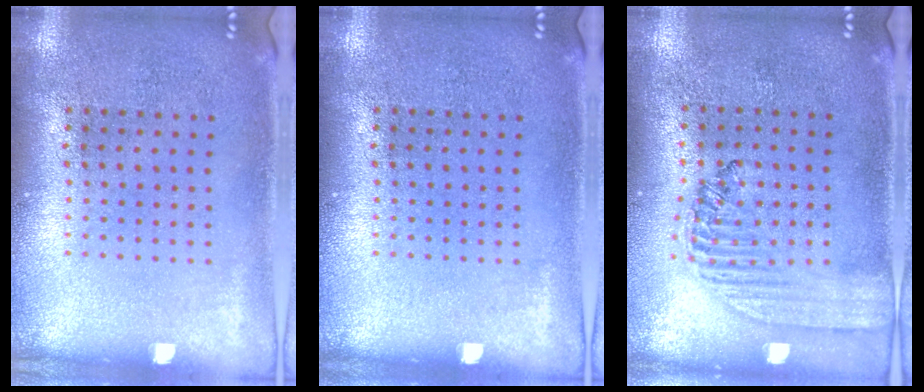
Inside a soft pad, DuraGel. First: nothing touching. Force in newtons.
{"total": 0.0}
{"total": 1.5, "press": 1.4, "slide": 0.6}